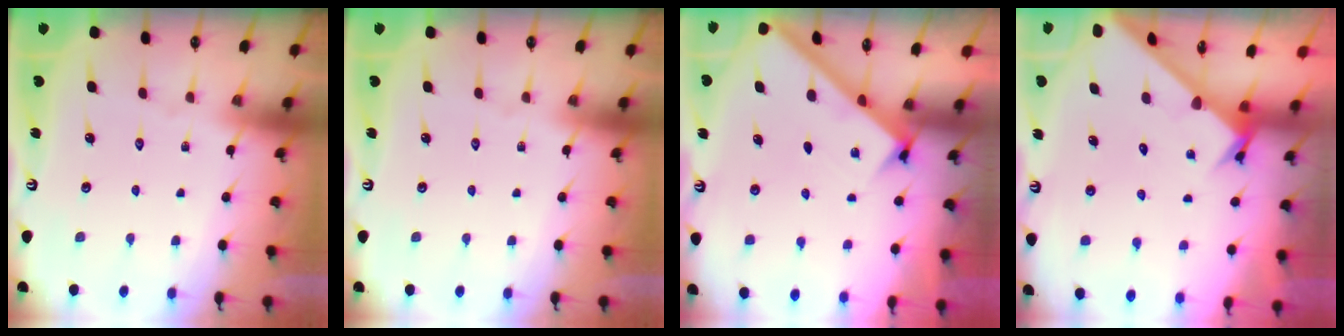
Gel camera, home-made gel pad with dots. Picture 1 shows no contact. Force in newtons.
{"total": 0.0}
{"total": 2.5, "press": 2.5, "slide": 0.3}
{"total": 2.2, "press": 2.2, "slide": 0.1}